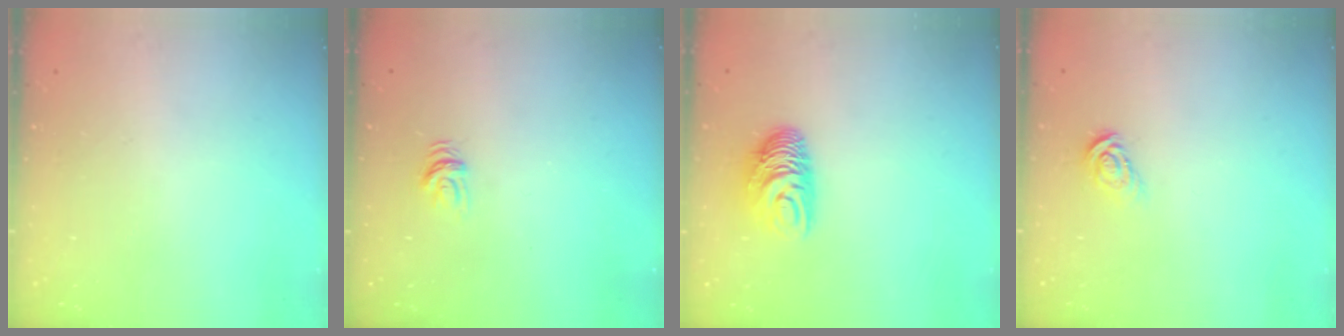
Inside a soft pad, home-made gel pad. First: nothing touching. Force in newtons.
{"total": 4.1, "press": 4.1, "slide": 0.1}
{"total": 8.4, "press": 8.4, "slide": 0.3}
{"total": 6.0, "press": 6.0, "slide": 0.6}